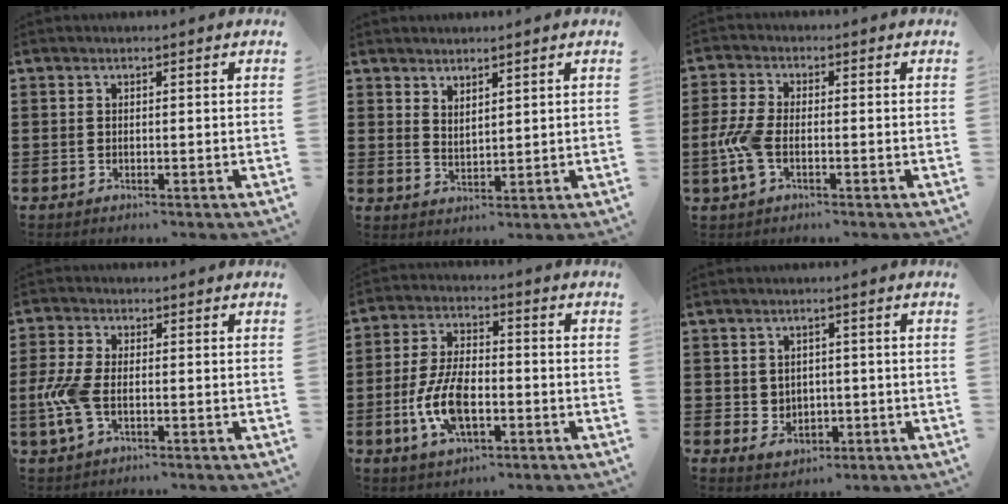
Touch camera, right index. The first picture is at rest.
{"total": 2.2, "force": [2.1, 0.2, -0.3], "torque": [0.001, 0.001, 0.042]}
{"total": 5.0, "force": [-1.2, 2.3, 4.2], "torque": [-0.107, -0.005, -0.029]}
{"total": 5.6, "force": [-1.0, 2.6, 4.9], "torque": [-0.126, -0.010, -0.025]}
{"total": 9.1, "force": [-2.5, 4.3, 7.6], "torque": [-0.173, -0.003, -0.049]}
{"total": 2.5, "force": [0.6, 2.4, 0.3], "torque": [-0.011, 0.006, 0.007]}